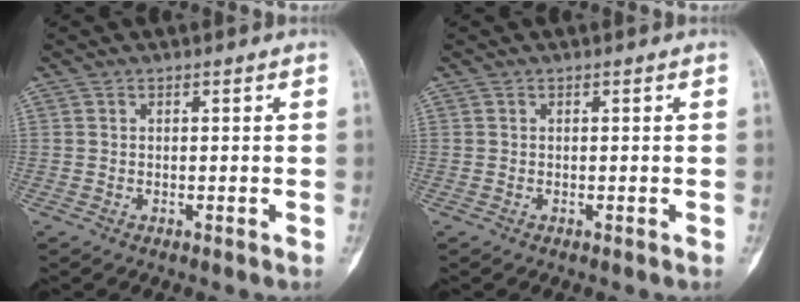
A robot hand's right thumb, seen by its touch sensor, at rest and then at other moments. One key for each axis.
{"total": 0.0}